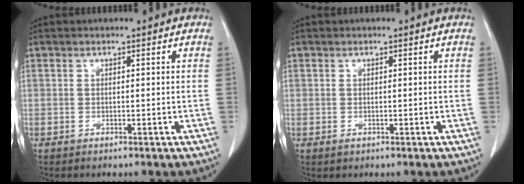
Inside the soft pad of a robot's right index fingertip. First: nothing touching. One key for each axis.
{"total": 0.6, "fx": -0.1, "fy": 0.6, "fz": 0.2, "tx": 0.001, "ty": 0.001, "tz": 0.000}